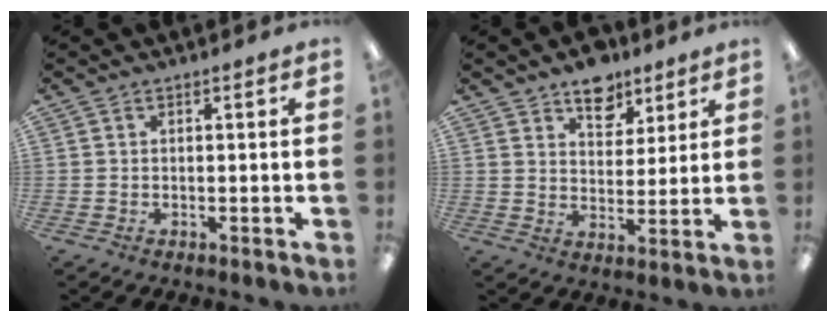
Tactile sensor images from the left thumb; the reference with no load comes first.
{"total": 9.4, "force": [7.0, 5.4, 3.1], "torque": [-0.031, -0.042, 0.126]}